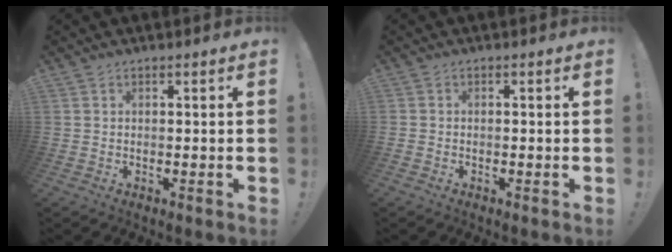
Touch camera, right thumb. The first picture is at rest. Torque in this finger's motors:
{"motor_torque": [0.69, 0.60, -0.19, 0.09, 0.21]}